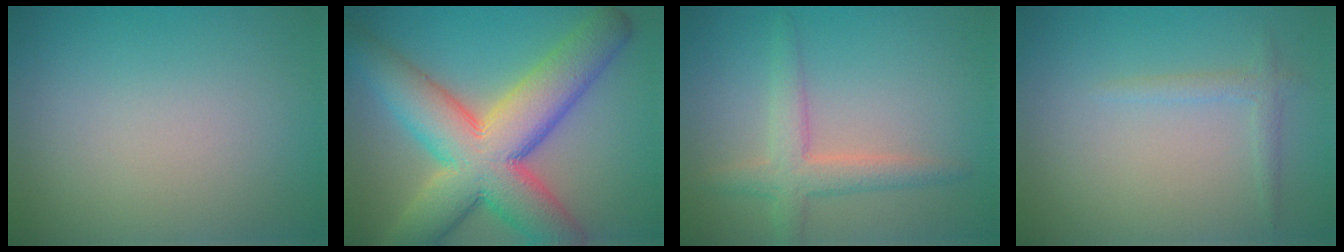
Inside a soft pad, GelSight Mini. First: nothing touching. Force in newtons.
{"total": 12.7, "press": 12.7, "slide": 0.5}
{"total": 3.4, "press": 3.4, "slide": 0.2}
{"total": 1.3, "press": 1.3, "slide": 0.1}